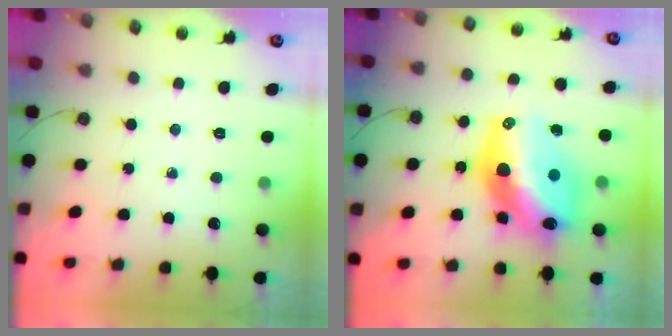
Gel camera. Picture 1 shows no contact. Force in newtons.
{"total": 20.7, "press": 20.4, "slide": 3.8}